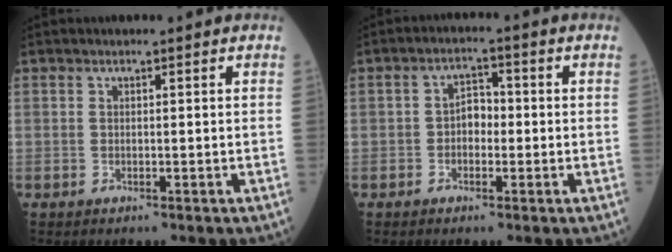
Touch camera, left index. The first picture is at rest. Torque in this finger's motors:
{"motor_torque": [-0.09, 0.13, 0.05, 0.00]}